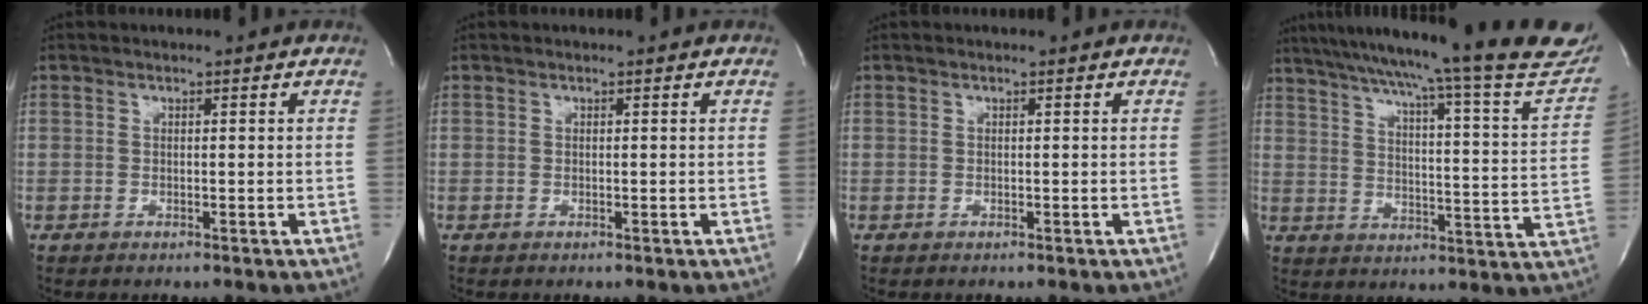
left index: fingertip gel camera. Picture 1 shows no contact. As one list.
[{"total": 0.0}, {"total": 0.0}, {"total": 29.9, "force": [25.6, 1.2, 15.5], "torque": [-0.233, -0.053, 0.321]}]